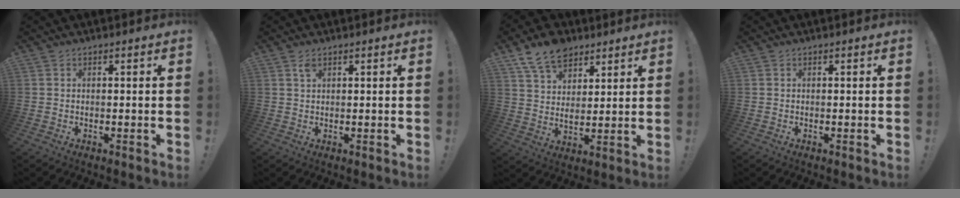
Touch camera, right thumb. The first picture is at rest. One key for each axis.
{"total": 2.2, "fx": 1.4, "fy": 1.0, "fz": 1.3, "tx": -0.018, "ty": -0.004, "tz": 0.023}
{"total": 11.0, "fx": 8.1, "fy": 6.3, "fz": 4.2, "tx": -0.071, "ty": -0.042, "tz": 0.155}
{"total": 0.0}